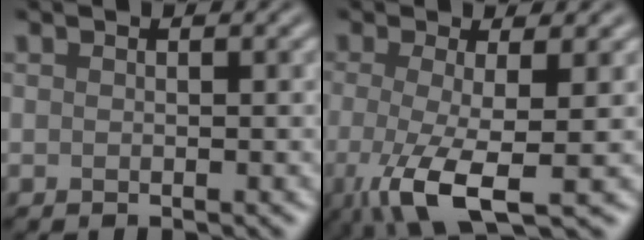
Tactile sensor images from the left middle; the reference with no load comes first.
{"total": 6.0, "force": [-2.1, 1.2, 5.5], "torque": [-0.112, -0.012, -0.030]}